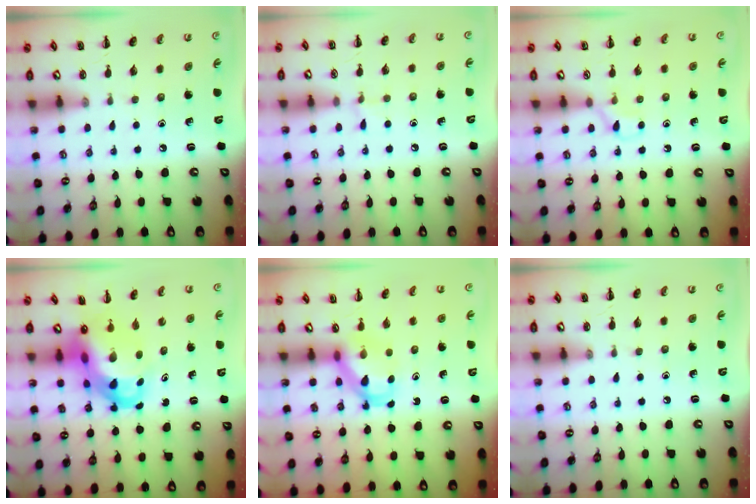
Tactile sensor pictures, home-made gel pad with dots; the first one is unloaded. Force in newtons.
{"total": 4.5, "press": 4.2, "slide": 1.5}
{"total": 3.6, "press": 3.4, "slide": 1.1}
{"total": 6.3, "press": 6.2, "slide": 1.0}
{"total": 5.3, "press": 5.3, "slide": 0.8}
{"total": 0.0}